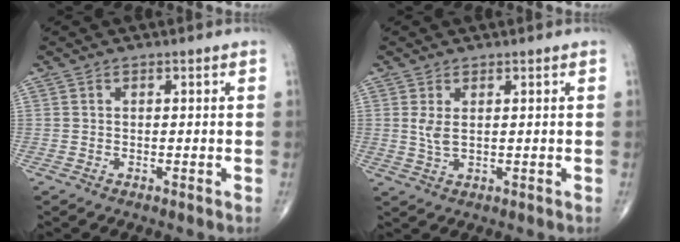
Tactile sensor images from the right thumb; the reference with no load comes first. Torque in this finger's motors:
{"motor_torque": [0.01, 1.18, 0.52, 0.31, 0.00]}